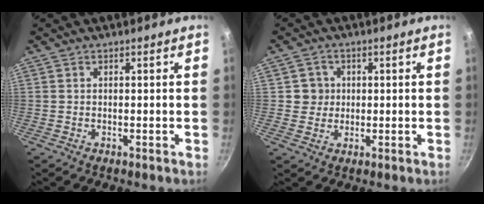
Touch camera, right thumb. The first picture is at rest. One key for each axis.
{"total": 3.7, "fx": 0.5, "fy": 3.6, "fz": 0.5, "tx": 0.019, "ty": 0.008, "tz": 0.004}